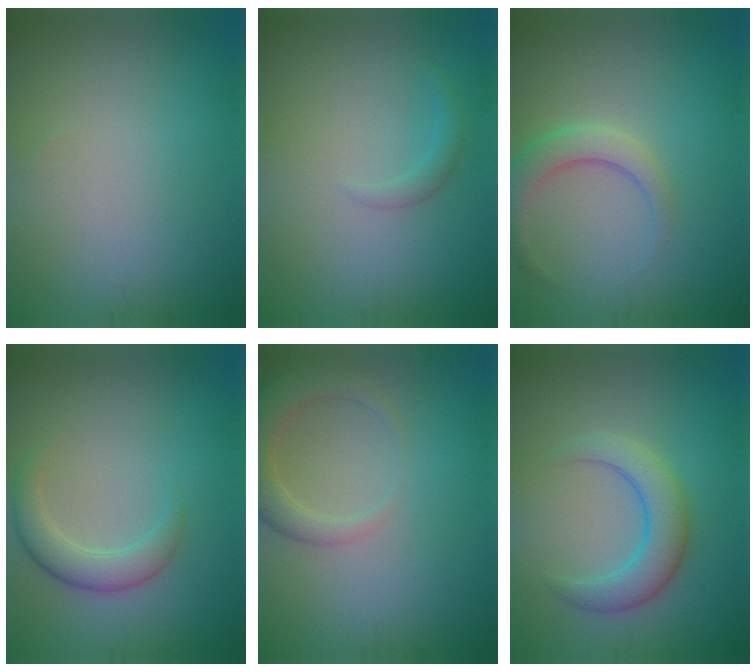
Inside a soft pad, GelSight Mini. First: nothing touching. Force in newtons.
{"total": 1.2, "press": 1.1, "slide": 0.1}
{"total": 2.9, "press": 2.9, "slide": 0.1}
{"total": 2.9, "press": 2.9, "slide": 0.2}
{"total": 3.7, "press": 3.7, "slide": 0.3}
{"total": 4.0, "press": 4.0, "slide": 0.2}